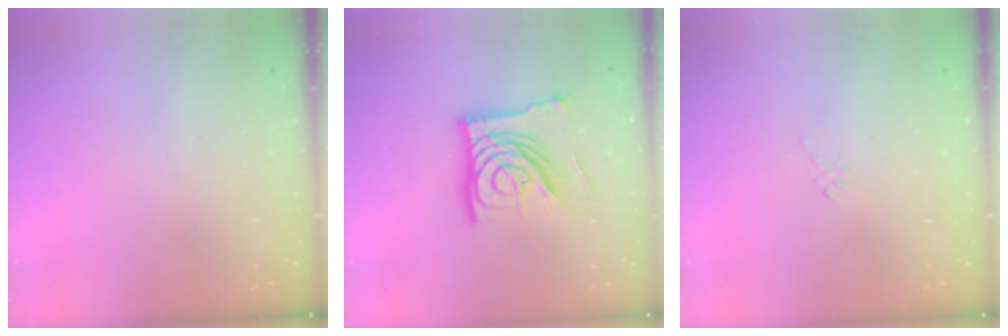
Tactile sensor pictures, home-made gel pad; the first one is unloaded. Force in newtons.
{"total": 17.0, "press": 16.9, "slide": 0.9}
{"total": 2.8, "press": 2.7, "slide": 0.6}